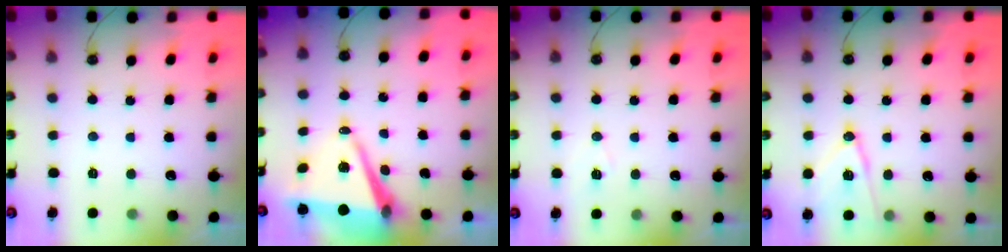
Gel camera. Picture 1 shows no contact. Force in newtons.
{"total": 9.8, "press": 8.9, "slide": 4.1}
{"total": 7.9, "press": 6.5, "slide": 4.4}
{"total": 12.8, "press": 12.8, "slide": 0.5}